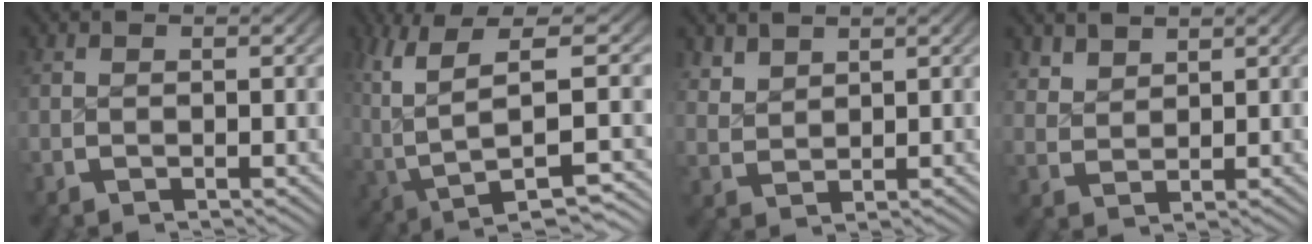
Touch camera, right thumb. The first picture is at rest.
{"total": 9.3, "force": [-1.3, 4.7, 8.0], "torque": [-0.169, -0.038, 0.007]}
{"total": 2.2, "force": [1.8, 1.1, 0.6], "torque": [-0.011, -0.002, 0.045]}
{"total": 2.3, "force": [2.1, 0.9, 0.5], "torque": [-0.008, -0.001, 0.049]}